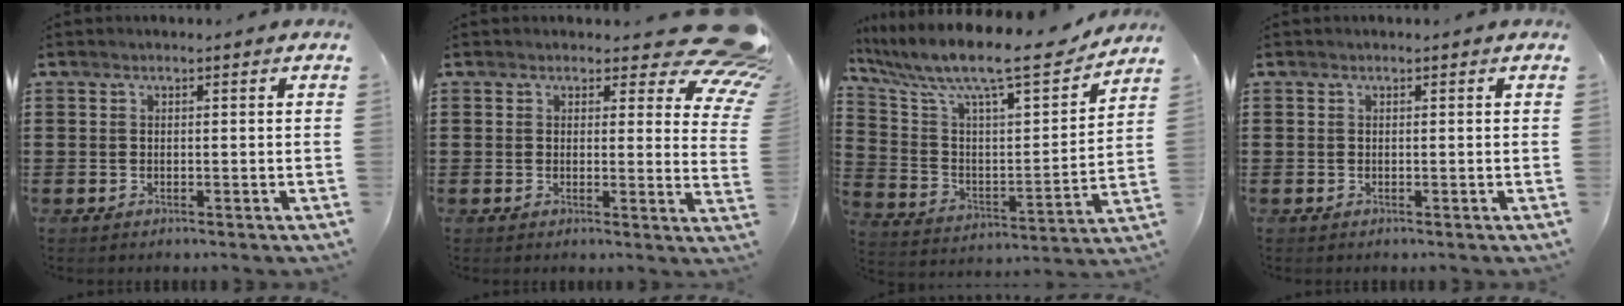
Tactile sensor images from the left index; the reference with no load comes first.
{"total": 7.0, "force": [5.5, 2.2, 3.8], "torque": [-0.048, -0.030, 0.093]}
{"total": 11.7, "force": [9.6, 1.2, 6.5], "torque": [-0.150, -0.075, 0.152]}
{"total": 0.0}